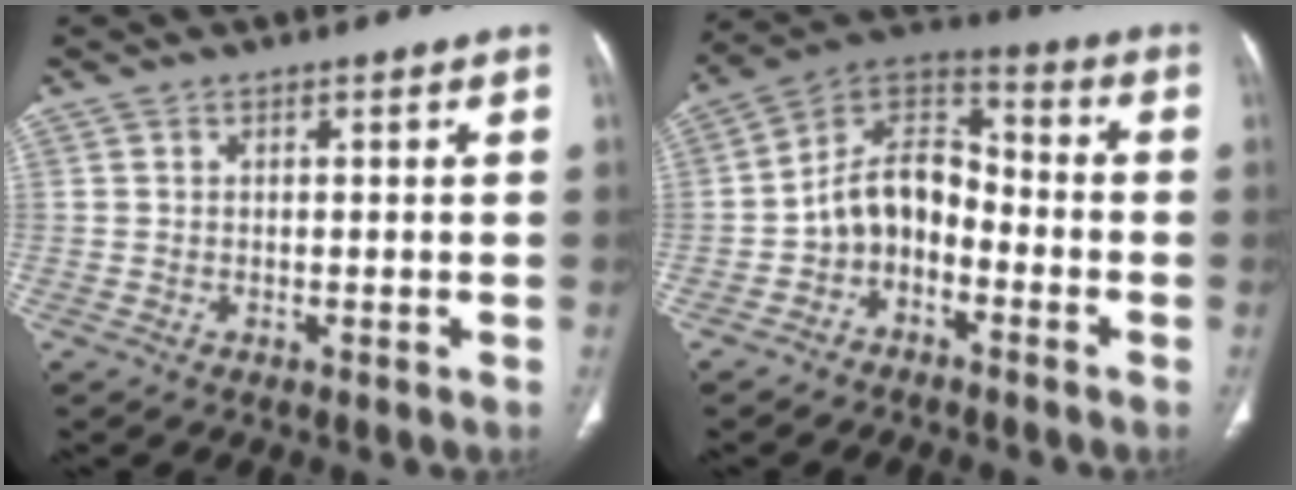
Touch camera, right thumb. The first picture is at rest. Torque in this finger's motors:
{"motor_torque": [-0.07, 0.56, 0.36, 0.28, 0.23]}